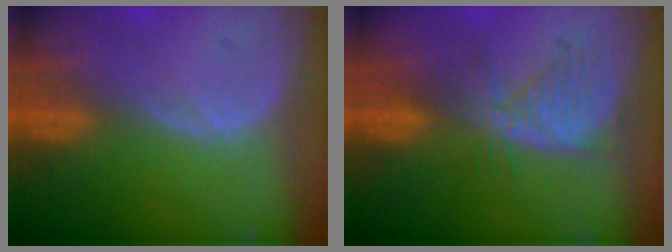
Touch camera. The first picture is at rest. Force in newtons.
{"total": 6.0, "press": 5.9, "slide": 1.1}